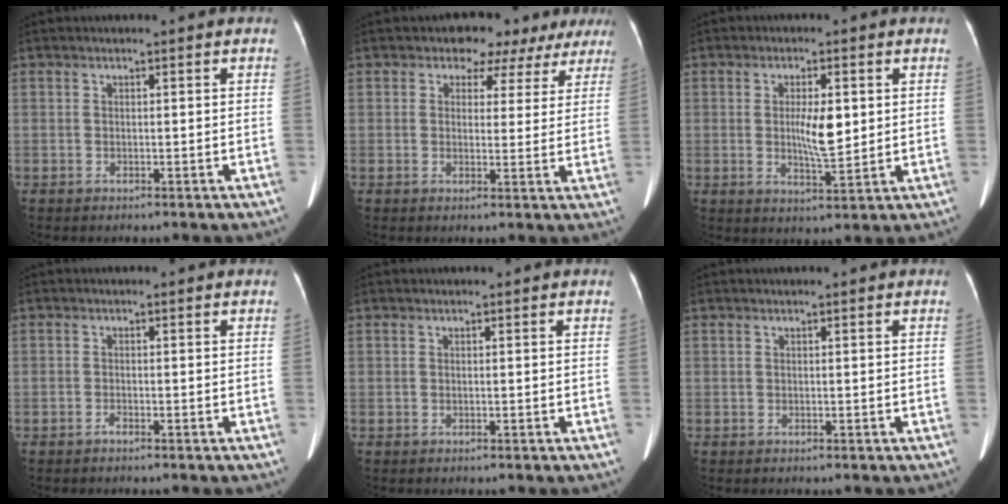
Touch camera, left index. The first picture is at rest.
{"total": 7.5, "force": [5.7, 4.7, 1.4], "torque": [0.007, 0.007, 0.048]}
{"total": 5.7, "force": [0.6, 1.6, 5.4], "torque": [-0.094, -0.004, 0.015]}
{"total": 0.6, "force": [-0.5, 0.0, 0.2], "torque": [-0.006, 0.000, -0.007]}
{"total": 0.0}
{"total": 0.0}